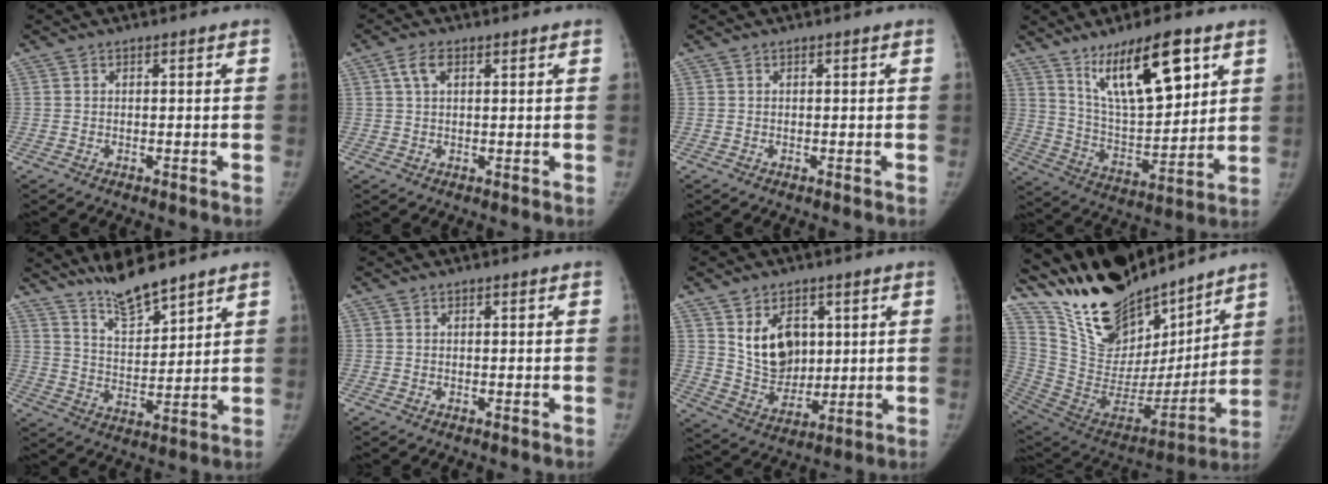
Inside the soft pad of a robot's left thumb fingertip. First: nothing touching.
{"total": 3.3, "force": [1.5, 1.7, 2.5], "torque": [-0.050, 0.008, 0.030]}
{"total": 0.0}
{"total": 17.4, "force": [9.5, 6.0, 13.3], "torque": [-0.190, -0.050, 0.175]}
{"total": 9.6, "force": [8.3, 1.7, 4.6], "torque": [-0.066, -0.059, 0.157]}
{"total": 0.0}
{"total": 10.9, "force": [3.6, 7.8, 6.7], "torque": [-0.077, -0.029, 0.080]}
{"total": 27.1, "force": [22.2, 10.5, 11.7], "torque": [-0.175, -0.101, 0.384]}